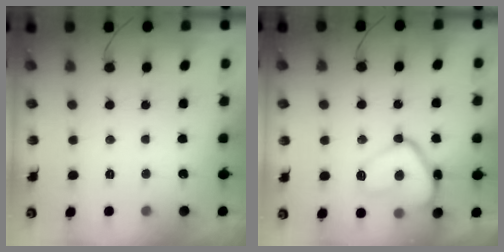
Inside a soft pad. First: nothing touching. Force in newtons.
{"total": 14.1, "press": 14.0, "slide": 1.2}